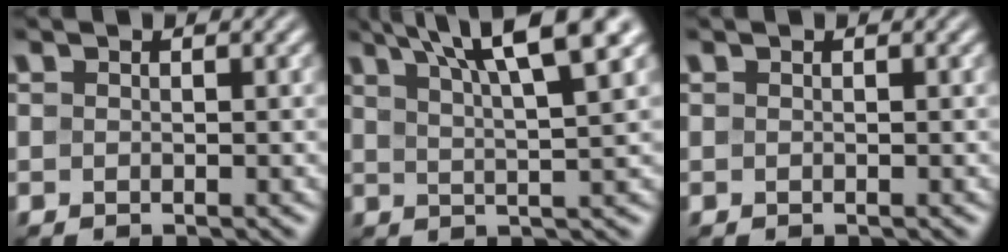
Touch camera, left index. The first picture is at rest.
{"total": 9.1, "force": [5.5, 1.8, 7.1], "torque": [-0.086, 0.026, 0.074]}
{"total": 0.0}